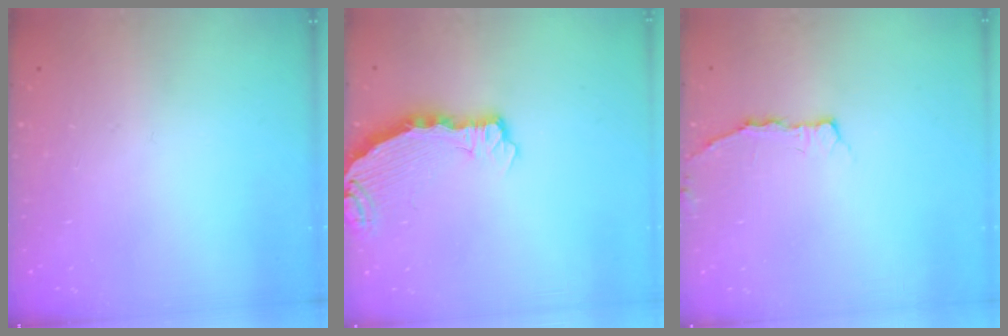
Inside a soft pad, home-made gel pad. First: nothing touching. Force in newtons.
{"total": 4.8, "press": 4.8, "slide": 0.4}
{"total": 3.5, "press": 3.4, "slide": 0.5}